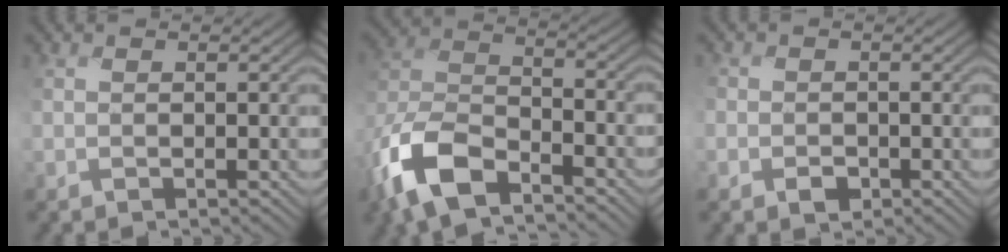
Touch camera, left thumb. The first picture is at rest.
{"total": 12.1, "force": [-8.2, 5.7, 6.9], "torque": [-0.165, -0.008, -0.179]}
{"total": 2.6, "force": [-1.0, 2.3, 0.2], "torque": [0.006, -0.001, -0.037]}